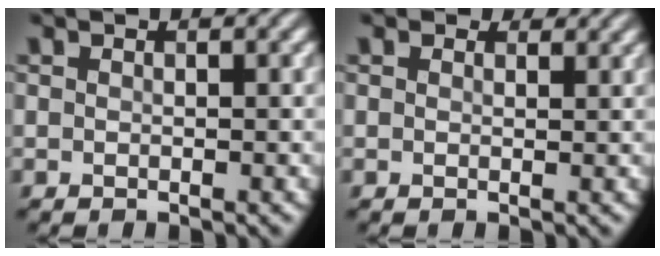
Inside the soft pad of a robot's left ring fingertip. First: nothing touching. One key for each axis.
{"total": 1.3, "fx": 1.1, "fy": 0.6, "fz": 0.4, "tx": -0.009, "ty": -0.006, "tz": 0.008}